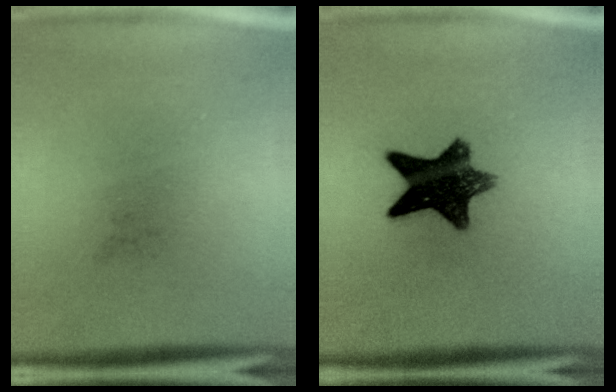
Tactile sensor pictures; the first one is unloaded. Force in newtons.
{"total": 10.9}